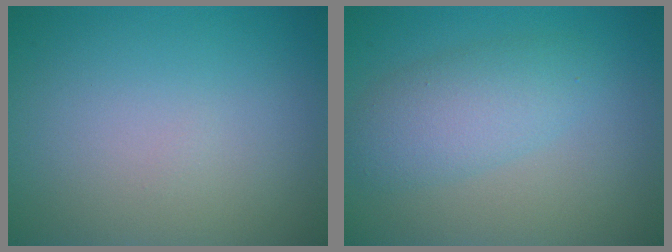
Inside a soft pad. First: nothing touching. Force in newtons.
{"total": 3.8, "press": 3.8, "slide": 0.1}